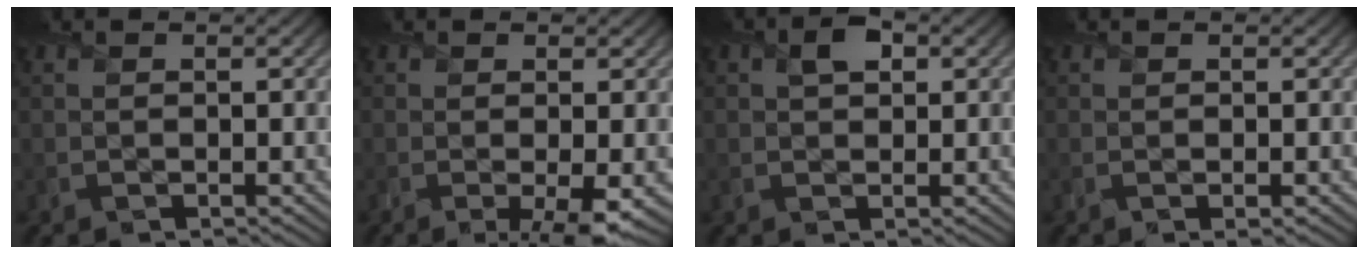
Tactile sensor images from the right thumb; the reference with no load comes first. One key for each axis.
{"total": 4.0, "fx": -1.0, "fy": 1.0, "fz": 3.8, "tx": -0.064, "ty": -0.014, "tz": -0.016}
{"total": 3.0, "fx": 1.1, "fy": 2.0, "fz": 1.9, "tx": -0.038, "ty": 0.006, "tz": 0.015}
{"total": 0.9, "fx": -0.1, "fy": 0.4, "fz": 0.8, "tx": -0.013, "ty": -0.005, "tz": -0.003}